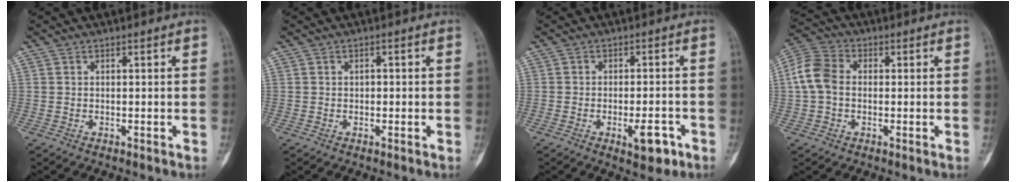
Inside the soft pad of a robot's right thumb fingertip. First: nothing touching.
{"total": 1.1, "force": [0.0, 0.8, 0.8], "torque": [-0.004, 0.003, -0.003]}
{"total": 6.0, "force": [-2.7, 2.4, 4.8], "torque": [-0.056, 0.010, -0.034]}
{"total": 7.6, "force": [0.1, 5.7, 5.0], "torque": [-0.103, 0.021, -0.008]}